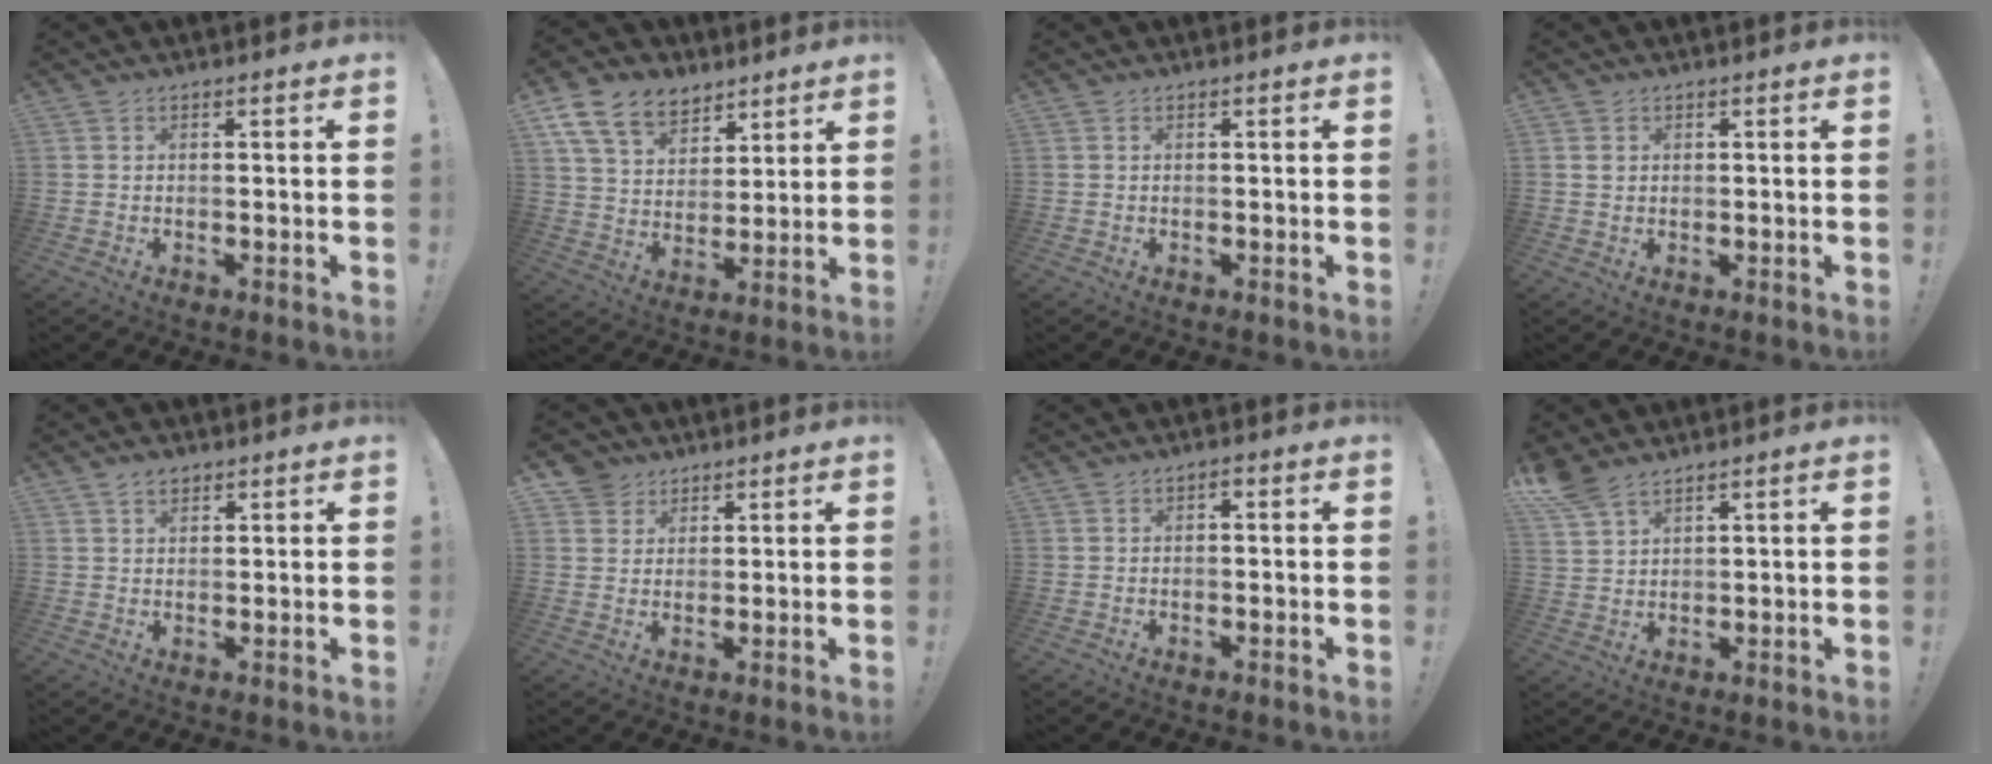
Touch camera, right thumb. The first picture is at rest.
{"total": 14.4, "force": [8.9, 9.5, 6.1], "torque": [-0.109, -0.049, 0.173]}
{"total": 0.0}
{"total": 1.5, "force": [0.6, 1.3, 0.4], "torque": [0.001, 0.001, 0.009]}
{"total": 3.0, "force": [2.0, 1.9, 1.1], "torque": [-0.017, -0.006, 0.037]}
{"total": 4.8, "force": [3.3, 3.5, 0.3], "torque": [-0.004, -0.020, 0.063]}
{"total": 0.9, "force": [-0.6, 0.5, 0.5], "torque": [-0.013, 0.007, -0.011]}
{"total": 6.6, "force": [5.2, 2.4, 3.2], "torque": [-0.060, -0.026, 0.102]}